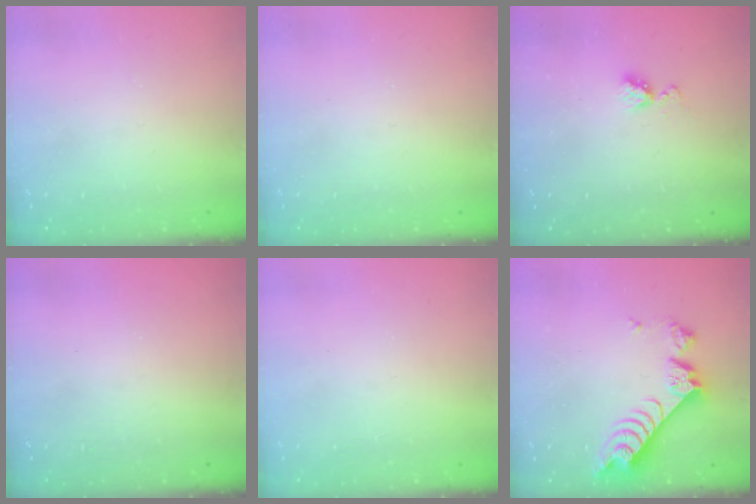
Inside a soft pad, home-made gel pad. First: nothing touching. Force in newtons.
{"total": 0.0}
{"total": 5.4, "press": 5.3, "slide": 0.7}
{"total": 0.0}
{"total": 0.0}
{"total": 8.4, "press": 8.4, "slide": 1.0}